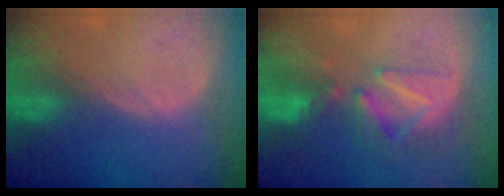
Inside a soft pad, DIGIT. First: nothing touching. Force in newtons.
{"total": 8.5, "press": 8.0, "slide": 3.1}